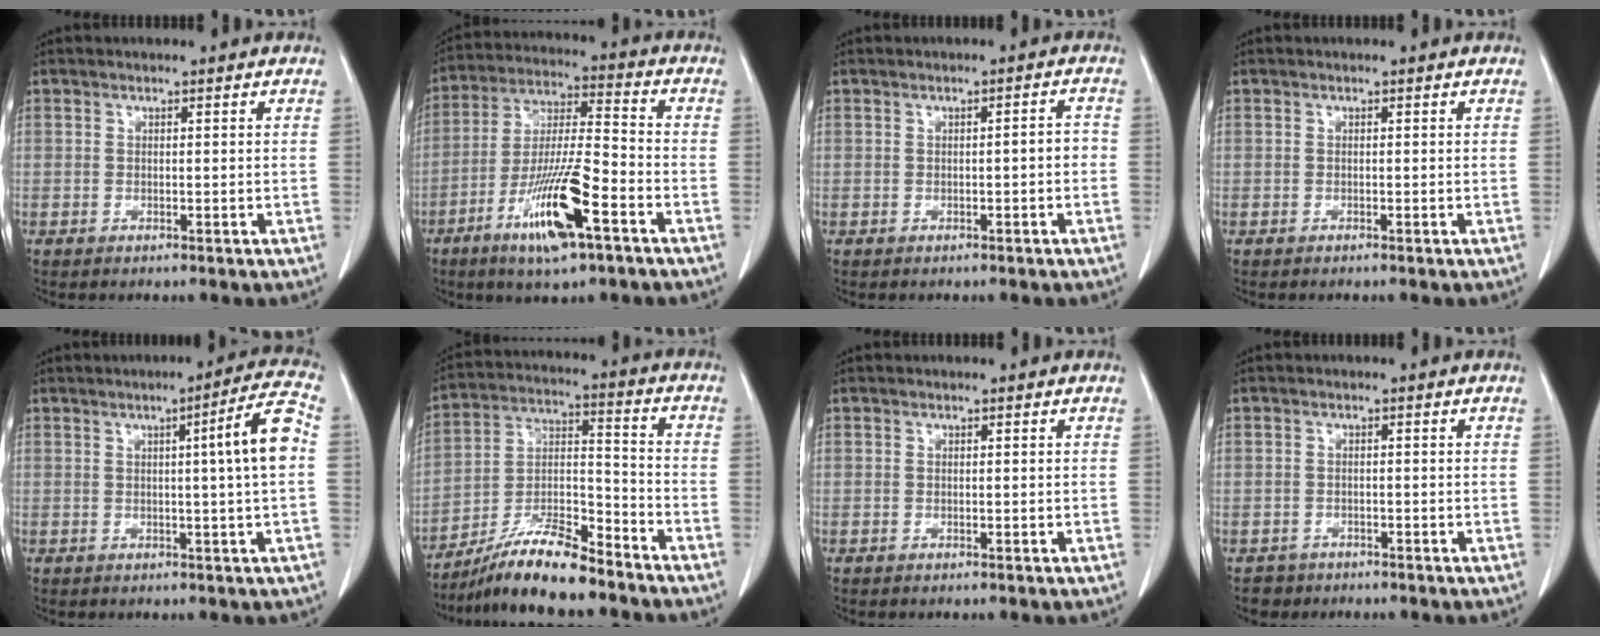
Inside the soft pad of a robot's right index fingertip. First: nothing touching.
{"total": 14.3, "force": [-7.2, 1.9, 12.2], "torque": [-0.236, -0.016, -0.128]}
{"total": 1.7, "force": [-0.5, 0.3, 1.6], "torque": [-0.020, 0.003, -0.007]}
{"total": 0.0}
{"total": 7.4, "force": [0.5, -1.0, 7.3], "torque": [-0.104, 0.005, 0.007]}
{"total": 12.8, "force": [-10.7, 1.9, 6.8], "torque": [-0.126, 0.005, -0.193]}
{"total": 0.0}
{"total": 1.1, "force": [-0.7, 0.8, 0.0], "torque": [-0.011, 0.001, -0.011]}